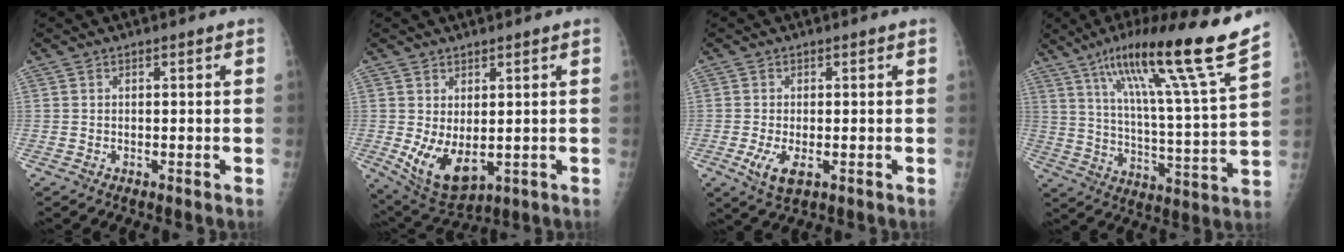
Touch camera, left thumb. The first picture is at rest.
{"total": 9.1, "force": [0.0, 4.9, 7.7], "torque": [-0.125, -0.018, 0.024]}
{"total": 4.5, "force": [-0.9, 2.0, 3.9], "torque": [-0.078, -0.012, -0.011]}
{"total": 21.9, "force": [15.1, -0.1, 15.9], "torque": [-0.236, -0.074, 0.242]}